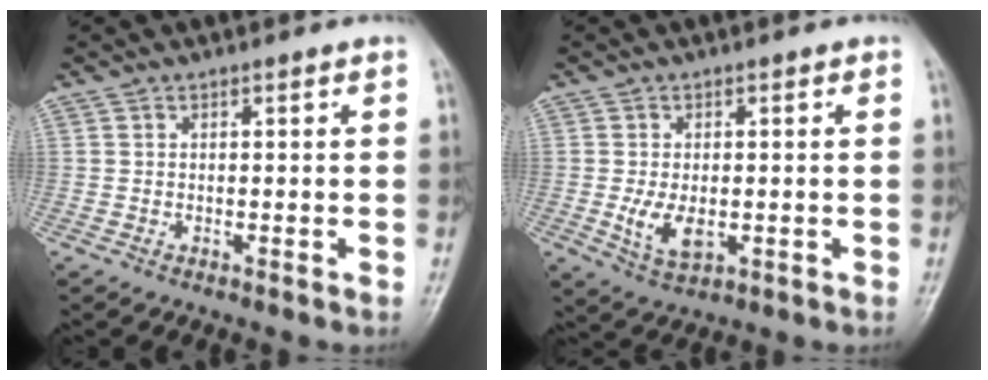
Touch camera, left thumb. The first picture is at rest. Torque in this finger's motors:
{"motor_torque": [-0.19, 0.57, 0.59, 0.06, 0.13]}